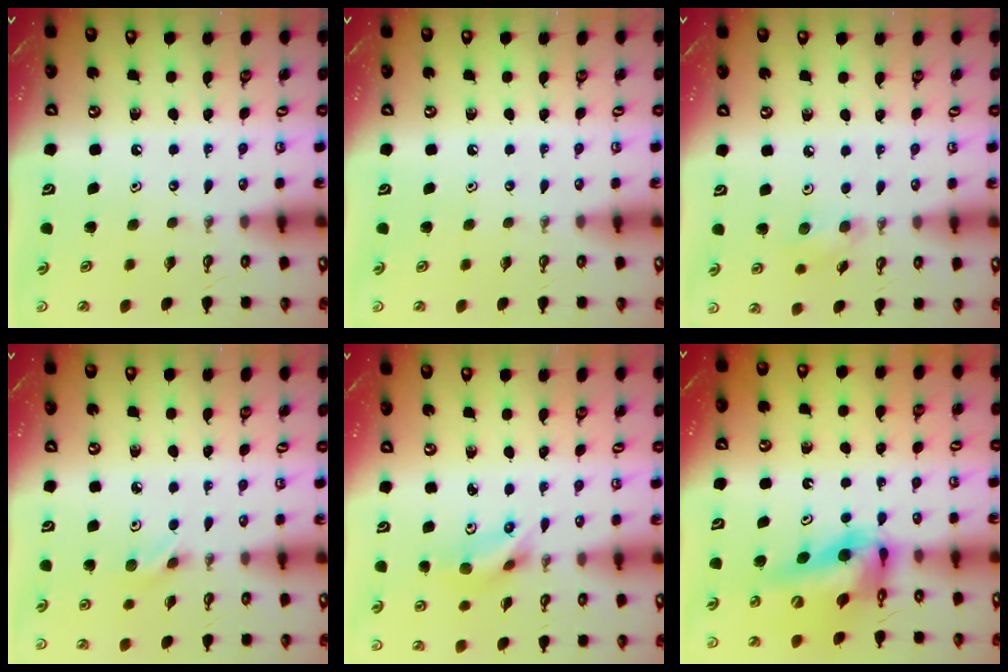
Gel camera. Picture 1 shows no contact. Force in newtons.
{"total": 0.0}
{"total": 6.6, "press": 6.0, "slide": 2.7}
{"total": 3.9, "press": 3.6, "slide": 1.4}
{"total": 5.2, "press": 3.8, "slide": 3.6}
{"total": 13.2, "press": 13.2, "slide": 1.2}